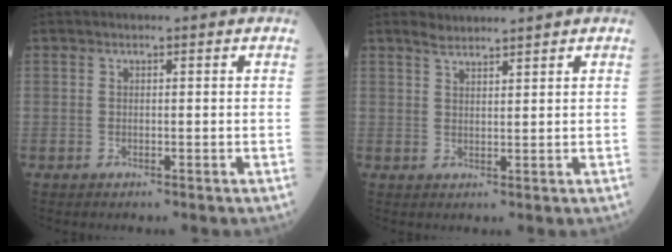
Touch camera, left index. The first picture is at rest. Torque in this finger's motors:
{"motor_torque": [-0.10, -0.03, 0.03, -0.01]}